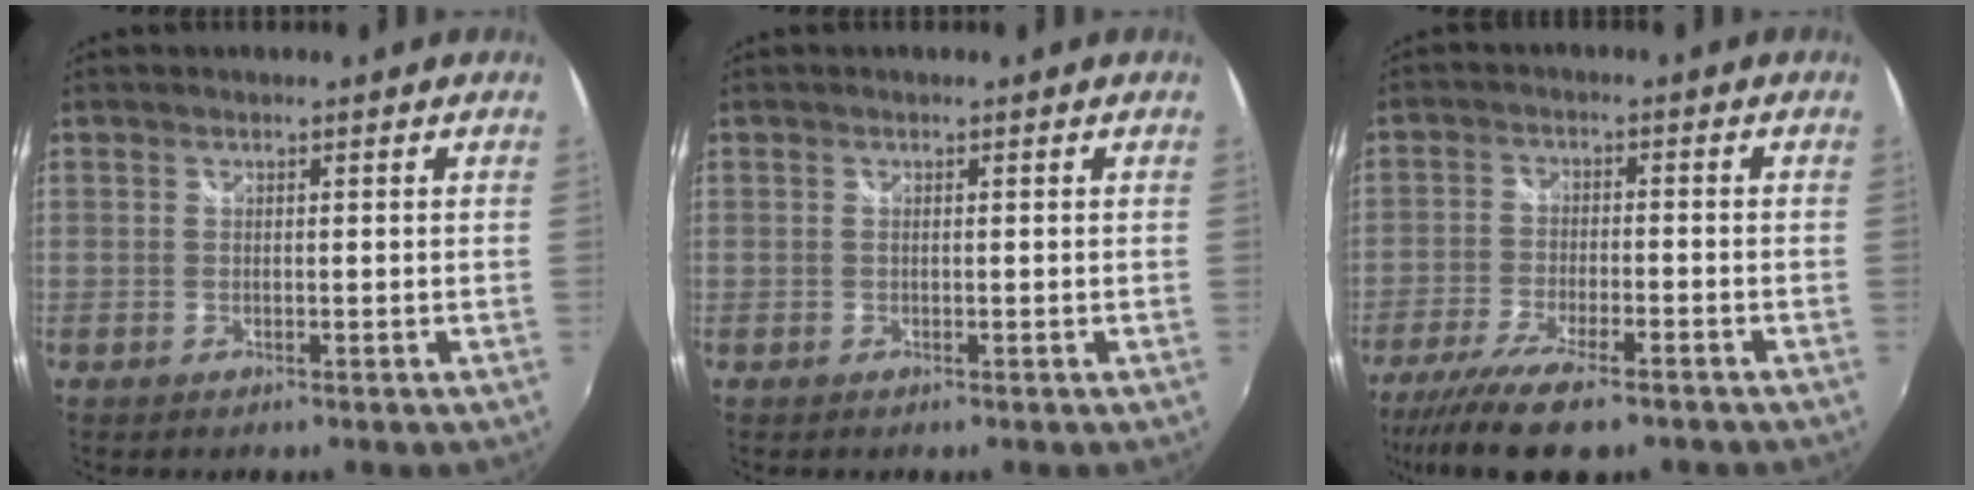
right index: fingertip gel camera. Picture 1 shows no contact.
{"total": 0.0}
{"total": 12.3, "force": [-9.3, 2.9, 7.6], "torque": [-0.176, -0.040, -0.166]}